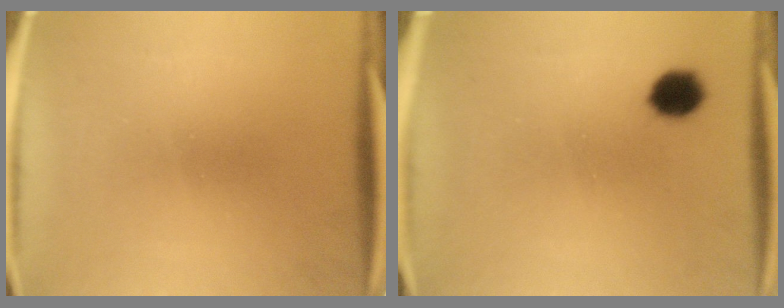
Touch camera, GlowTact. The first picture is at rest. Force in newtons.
{"total": 4.8}